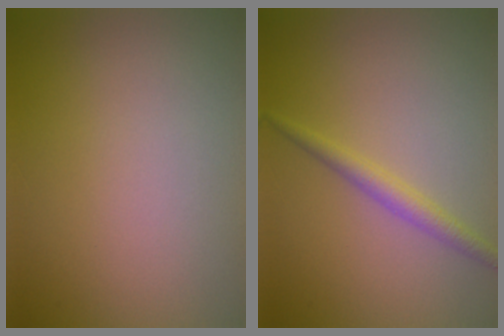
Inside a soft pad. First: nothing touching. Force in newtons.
{"total": 1.9, "press": 1.9, "slide": 0.1}